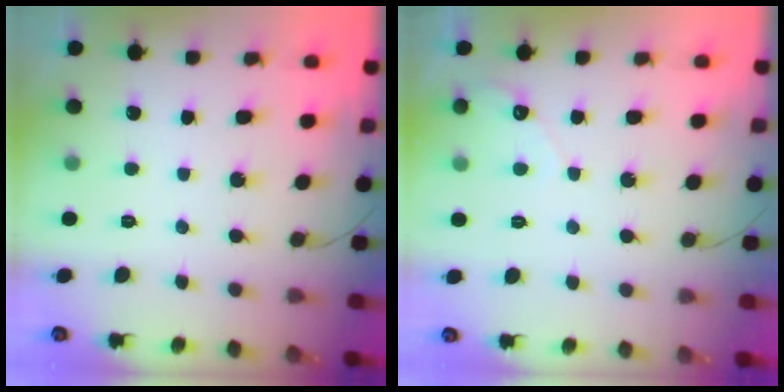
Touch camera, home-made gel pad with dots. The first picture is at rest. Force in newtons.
{"total": 2.8, "press": 2.8, "slide": 0.2}